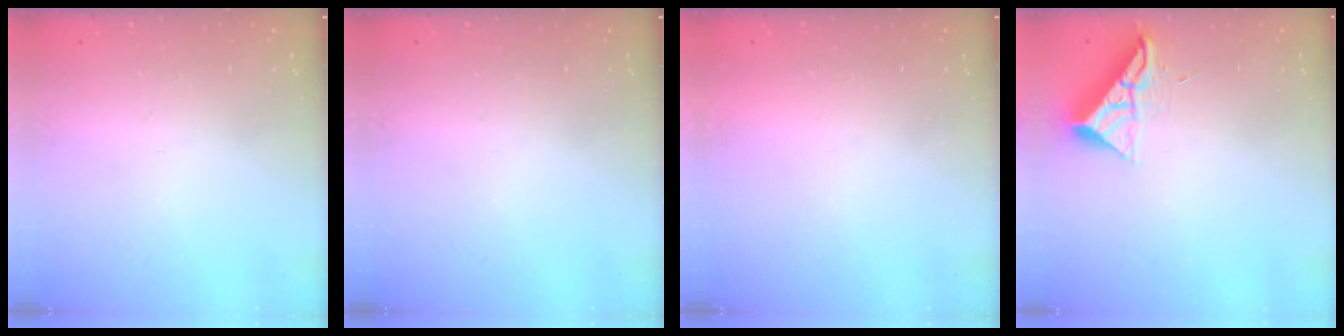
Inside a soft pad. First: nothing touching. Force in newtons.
{"total": 0.0}
{"total": 1.5, "press": 1.5, "slide": 0.1}
{"total": 10.2, "press": 10.2, "slide": 0.5}